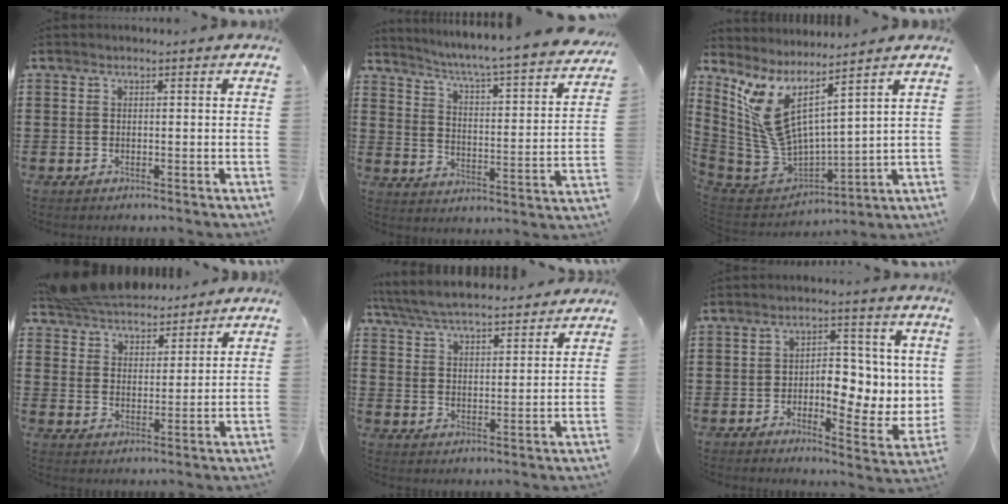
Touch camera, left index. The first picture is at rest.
{"total": 3.7, "force": [3.2, -1.0, 1.5], "torque": [-0.048, -0.043, 0.038]}
{"total": 8.6, "force": [3.3, 3.1, 7.3], "torque": [-0.201, -0.060, 0.049]}
{"total": 8.1, "force": [7.7, 1.6, 1.7], "torque": [-0.064, -0.025, 0.147]}
{"total": 6.3, "force": [6.0, 0.7, 1.6], "torque": [-0.059, -0.030, 0.106]}
{"total": 6.9, "force": [0.0, 3.6, 5.9], "torque": [-0.089, -0.002, -0.007]}